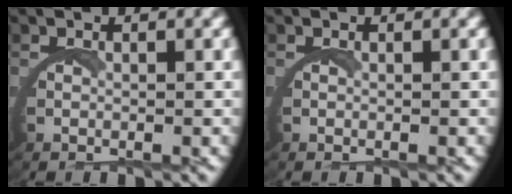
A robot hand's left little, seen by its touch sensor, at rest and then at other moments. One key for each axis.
{"total": 0.0}